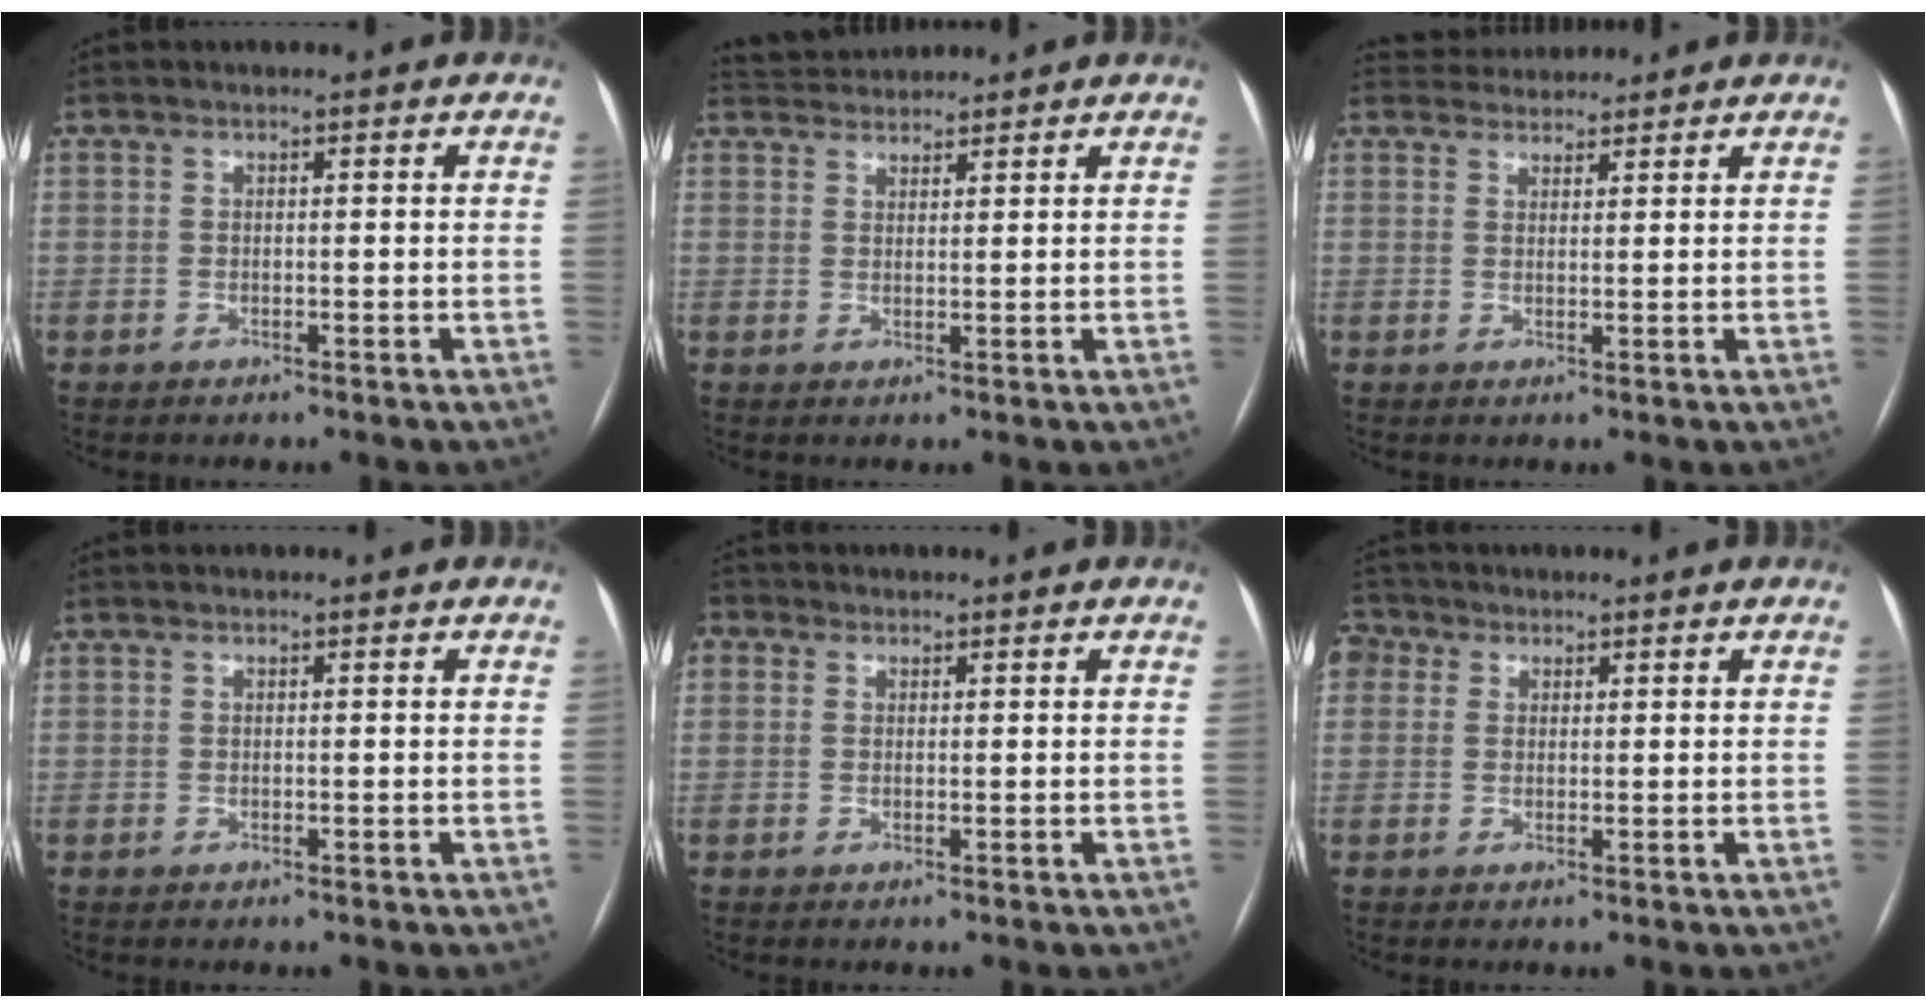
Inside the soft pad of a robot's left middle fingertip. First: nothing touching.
{"total": 4.6, "force": [4.5, 0.9, 0.4], "torque": [-0.010, 0.031, 0.081]}
{"total": 4.3, "force": [4.2, 1.1, 0.1], "torque": [-0.003, 0.028, 0.070]}
{"total": 0.0}
{"total": 1.9, "force": [0.6, 1.6, 0.6], "torque": [-0.012, 0.010, 0.010]}
{"total": 3.3, "force": [1.4, 2.8, 1.1], "torque": [-0.025, 0.016, 0.027]}